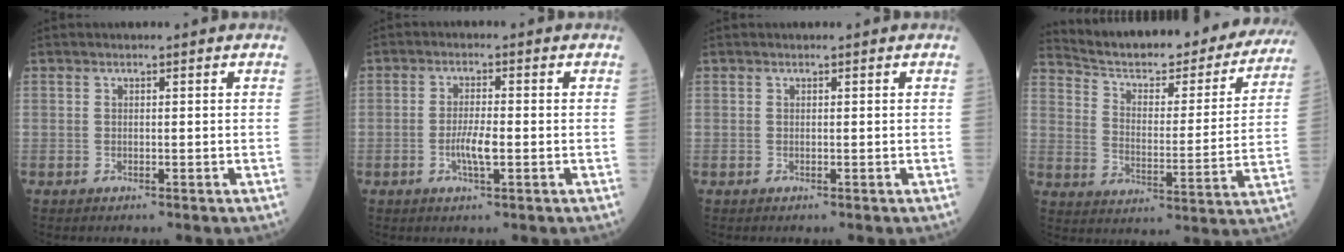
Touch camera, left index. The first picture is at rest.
{"total": 3.6, "force": [-0.9, 0.5, 3.4], "torque": [-0.071, -0.003, -0.018]}
{"total": 0.0}
{"total": 27.5, "force": [24.8, 6.0, 10.4], "torque": [-0.158, -0.046, 0.322]}